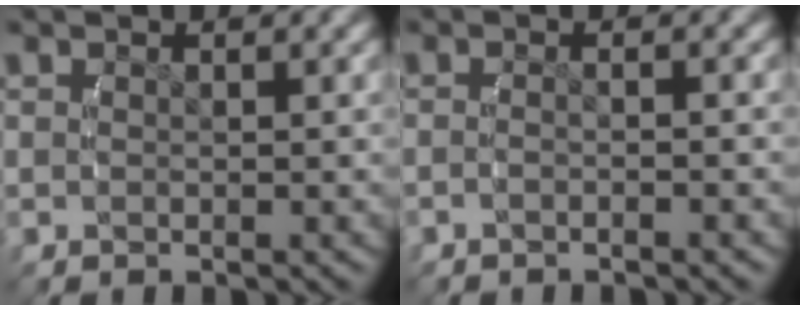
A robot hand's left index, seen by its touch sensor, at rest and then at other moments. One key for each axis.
{"total": 1.6, "fx": -1.2, "fy": 0.2, "fz": 1.1, "tx": -0.021, "ty": 0.005, "tz": -0.025}